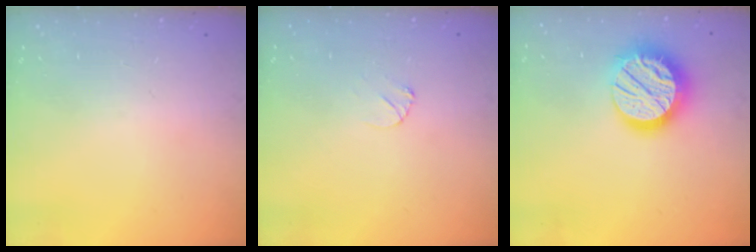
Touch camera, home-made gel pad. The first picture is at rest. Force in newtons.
{"total": 2.8, "press": 2.8, "slide": 0.3}
{"total": 17.7, "press": 17.7, "slide": 1.1}